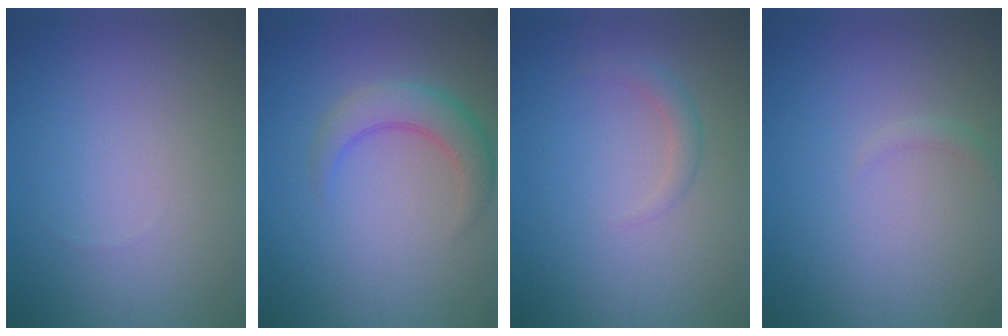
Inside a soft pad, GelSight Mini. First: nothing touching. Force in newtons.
{"total": 3.8, "press": 3.8, "slide": 0.1}
{"total": 1.4, "press": 1.4, "slide": 0.1}
{"total": 0.8, "press": 0.8, "slide": 0.0}